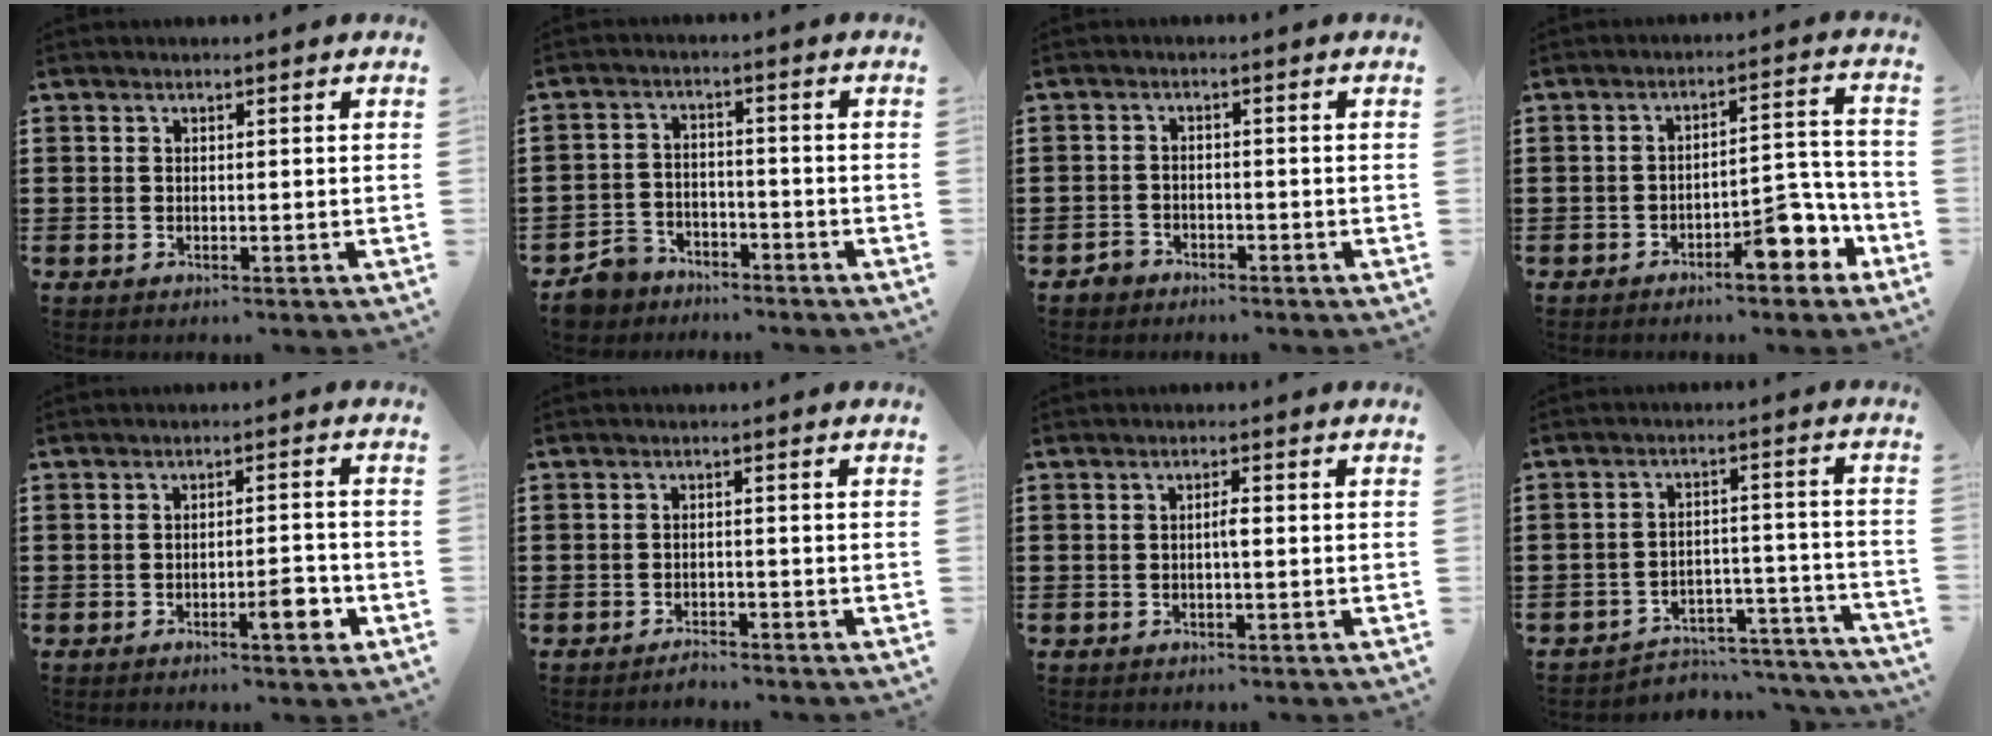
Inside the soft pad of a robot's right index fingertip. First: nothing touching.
{"total": 4.9, "force": [-4.5, 1.8, 0.5], "torque": [-0.033, 0.005, -0.098]}
{"total": 1.9, "force": [-1.7, 0.9, 0.2], "torque": [-0.009, 0.004, -0.036]}
{"total": 7.3, "force": [-4.5, 2.2, 5.2], "torque": [-0.065, 0.005, -0.080]}
{"total": 4.8, "force": [-2.2, 0.9, 4.2], "torque": [-0.056, -0.004, -0.037]}
{"total": 1.6, "force": [-1.6, 0.2, 0.3], "torque": [-0.011, 0.002, -0.032]}
{"total": 1.5, "force": [-0.2, 0.2, 1.5], "torque": [-0.029, -0.001, -0.004]}
{"total": 4.8, "force": [-4.5, 1.1, 1.1], "torque": [-0.021, 0.006, -0.091]}